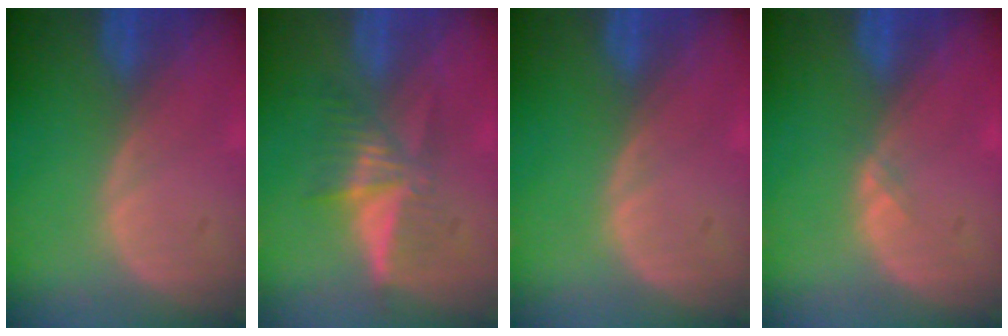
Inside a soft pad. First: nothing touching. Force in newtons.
{"total": 5.5, "press": 5.0, "slide": 2.2}
{"total": 0.0}
{"total": 0.8, "press": 0.5, "slide": 0.6}